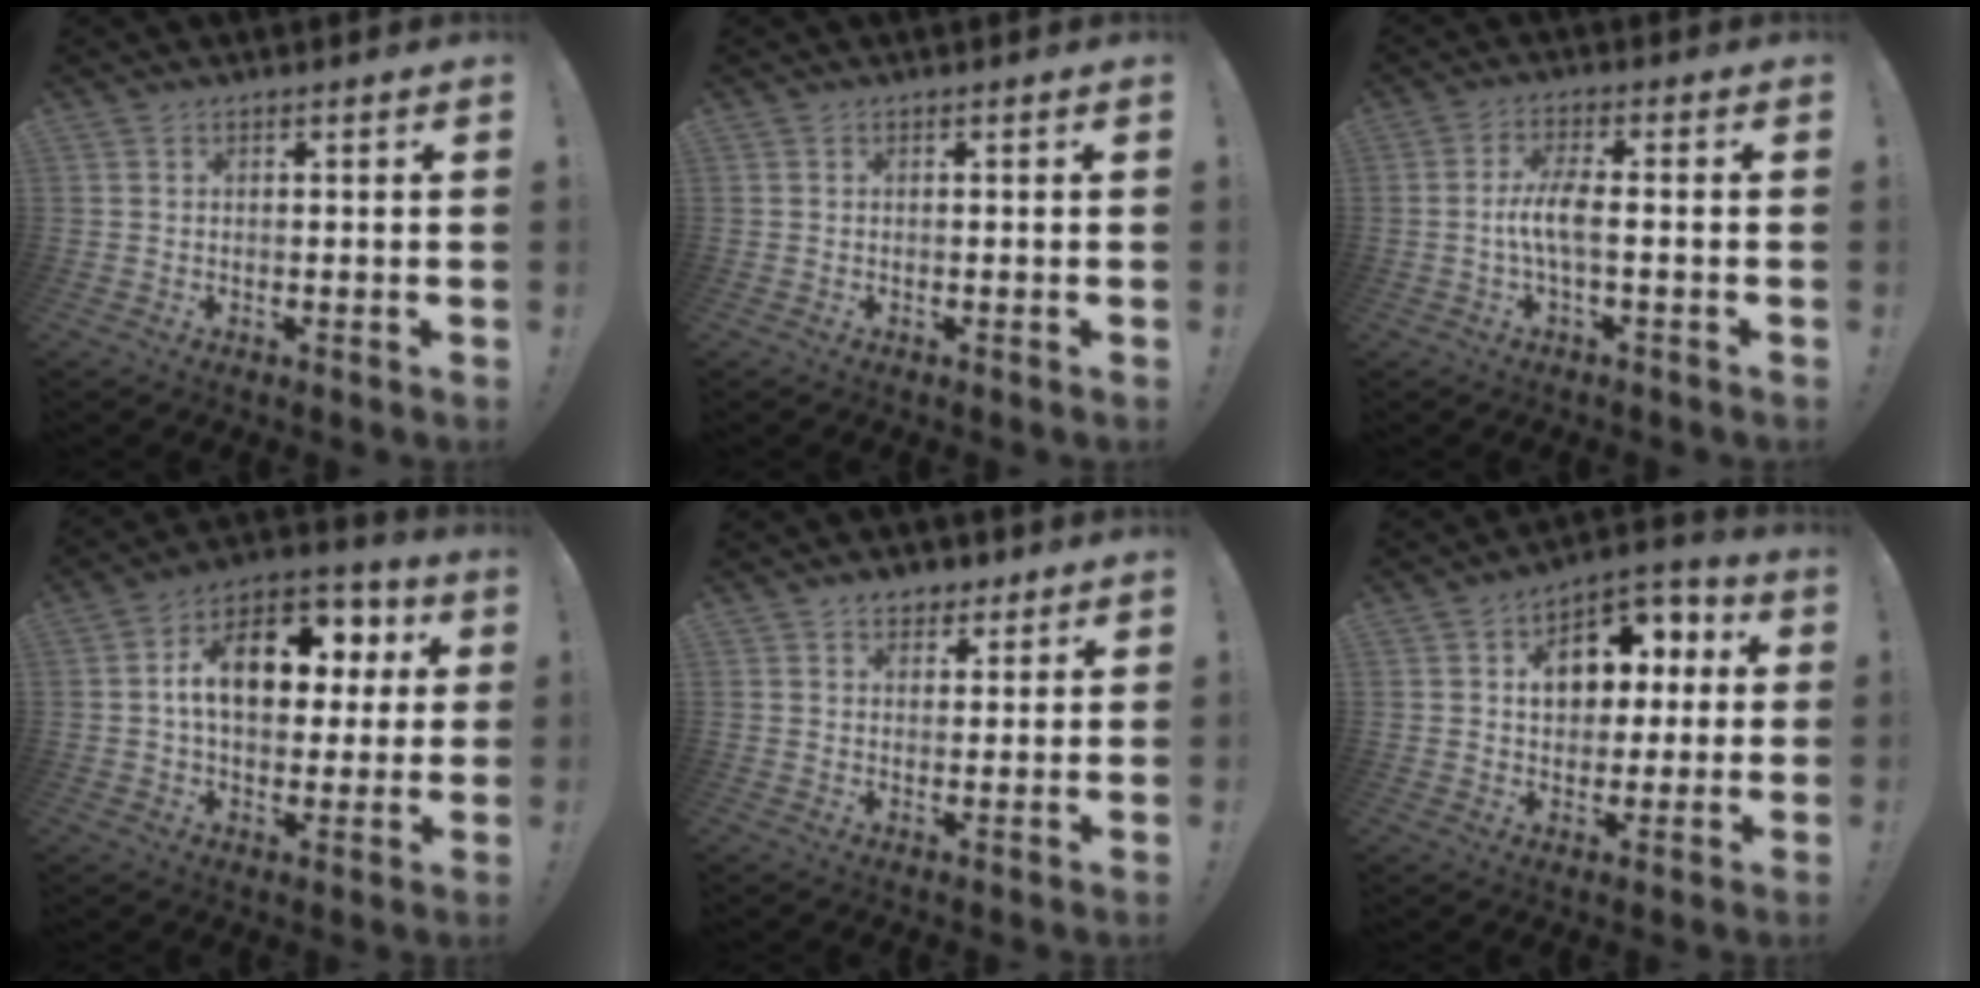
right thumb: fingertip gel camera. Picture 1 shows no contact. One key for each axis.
{"total": 0.0}
{"total": 7.2, "fx": -0.9, "fy": 1.6, "fz": 6.9, "tx": -0.142, "ty": -0.005, "tz": -0.021}
{"total": 17.3, "fx": 4.1, "fy": 11.0, "fz": 12.7, "tx": -0.182, "ty": -0.003, "tz": 0.070}
{"total": 5.3, "fx": 3.3, "fy": 3.9, "fz": 1.3, "tx": -0.008, "ty": -0.017, "tz": 0.061}
{"total": 12.4, "fx": 2.7, "fy": 9.6, "fz": 7.4, "tx": -0.091, "ty": -0.008, "tz": 0.053}